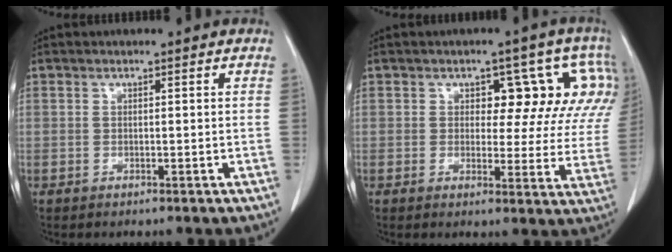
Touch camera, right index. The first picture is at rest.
{"total": 10.2, "force": [3.9, 5.7, 7.5], "torque": [-0.068, 0.016, 0.034]}